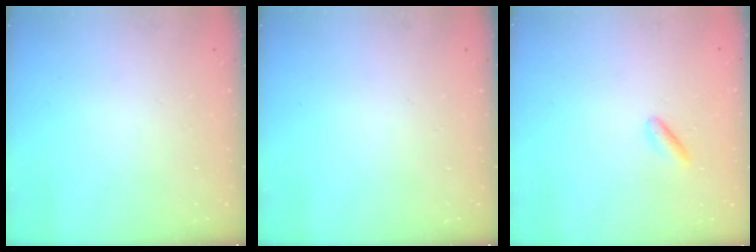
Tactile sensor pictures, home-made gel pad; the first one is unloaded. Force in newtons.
{"total": 0.0}
{"total": 1.2, "press": 1.0, "slide": 0.6}